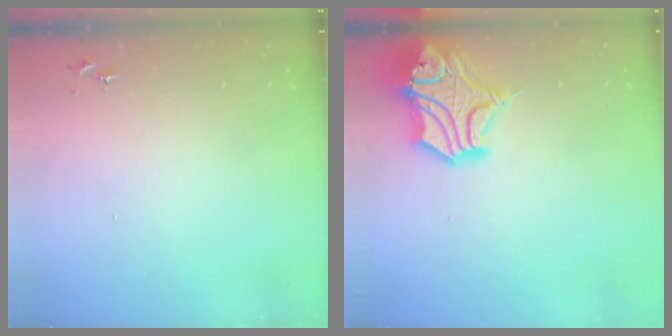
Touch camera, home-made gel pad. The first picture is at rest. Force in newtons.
{"total": 16.9, "press": 16.7, "slide": 2.3}